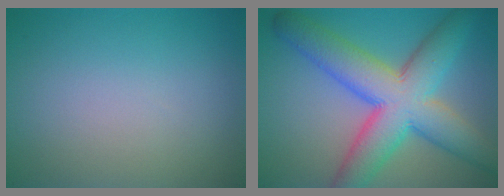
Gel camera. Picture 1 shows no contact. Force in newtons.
{"total": 10.7, "press": 10.7, "slide": 0.3}